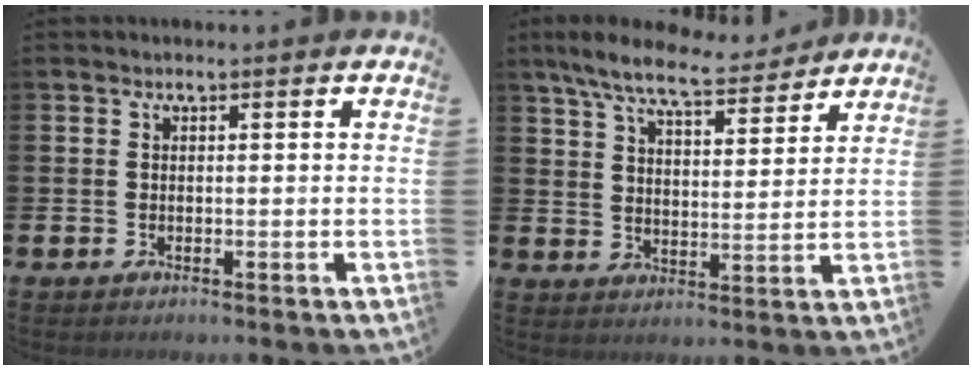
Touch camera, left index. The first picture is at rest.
{"total": 8.6, "force": [7.8, 1.5, 3.4], "torque": [-0.093, -0.038, 0.140]}